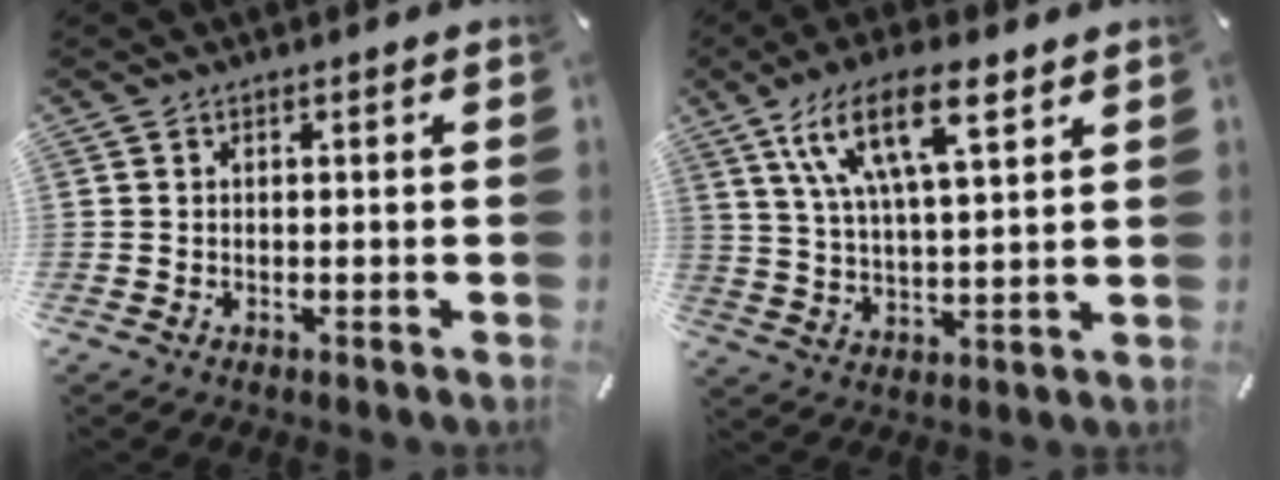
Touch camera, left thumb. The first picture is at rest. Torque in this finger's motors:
{"motor_torque": [0.83, 0.25, 1.72, -1.05, 0.21]}